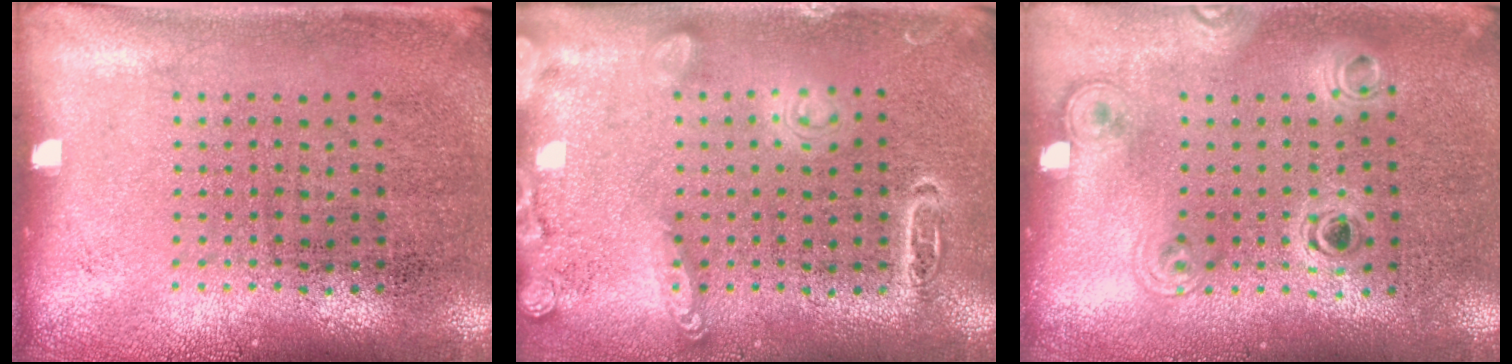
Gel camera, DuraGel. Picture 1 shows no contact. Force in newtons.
{"total": 2.8, "press": 2.8, "slide": 0.2}
{"total": 1.4, "press": 1.2, "slide": 0.7}